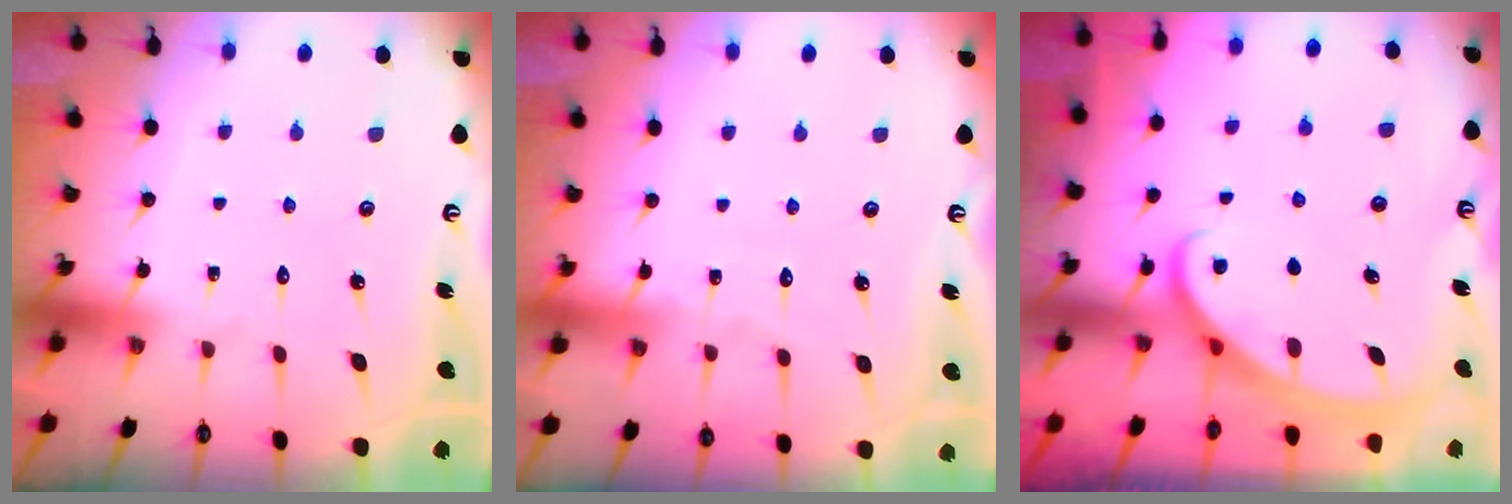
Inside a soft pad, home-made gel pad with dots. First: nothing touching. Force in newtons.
{"total": 2.3, "press": 2.3, "slide": 0.2}
{"total": 2.8, "press": 2.8, "slide": 0.4}